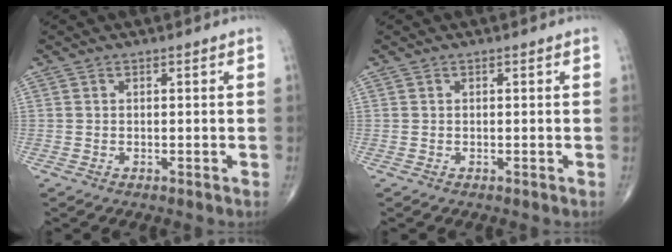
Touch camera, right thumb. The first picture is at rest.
{"total": 0.0}